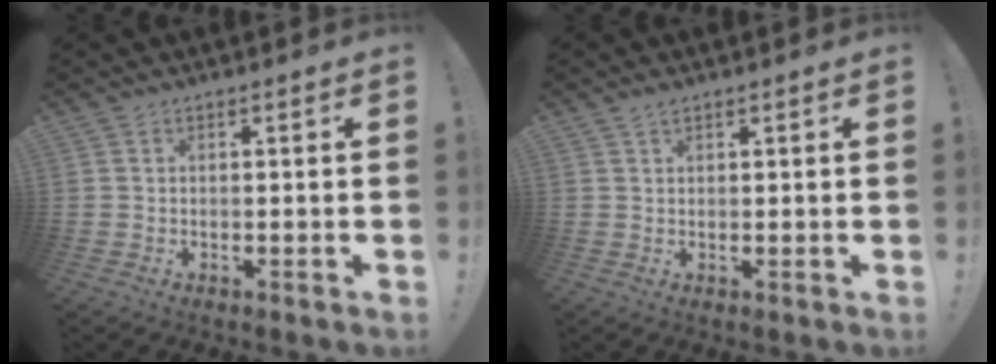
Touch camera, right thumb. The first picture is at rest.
{"total": 1.5, "force": [1.3, 0.3, 0.7], "torque": [-0.005, -0.004, 0.021]}